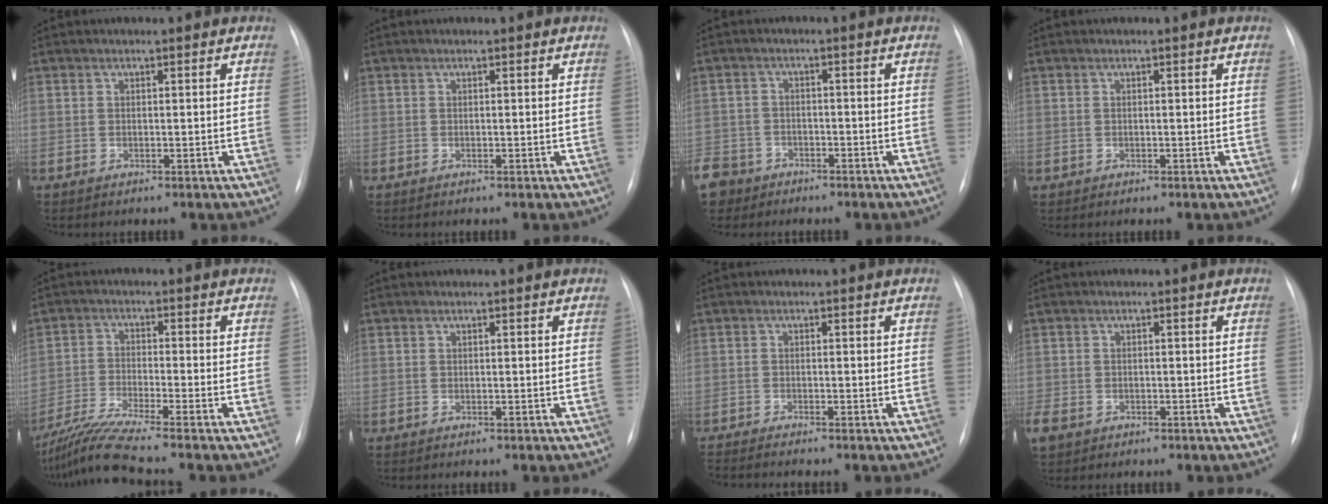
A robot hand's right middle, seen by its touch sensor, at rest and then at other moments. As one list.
[{"total": 0.0}, {"total": 8.3, "force": [-5.6, 6.1, 1.4], "torque": [-0.059, -0.004, -0.098]}, {"total": 0.0}, {"total": 7.7, "force": [-6.5, -2.1, 3.5], "torque": [-0.077, -0.030, -0.121]}, {"total": 0.0}, {"total": 4.3, "force": [-3.8, -0.3, 2.1], "torque": [-0.029, -0.010, -0.056]}, {"total": 4.1, "force": [-2.4, 2.8, 1.7], "torque": [-0.041, -0.006, -0.036]}]